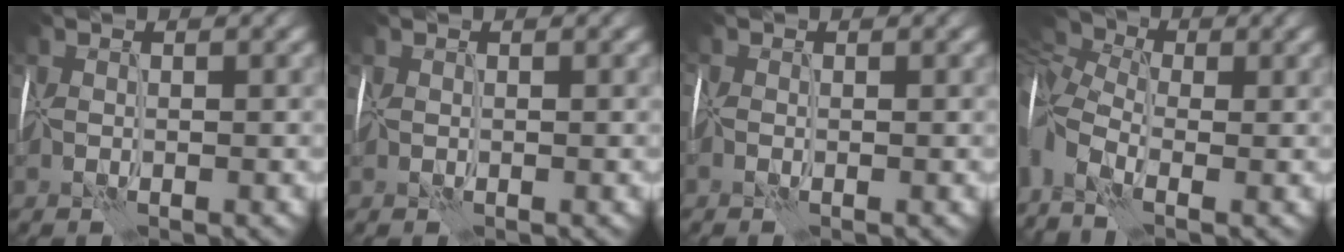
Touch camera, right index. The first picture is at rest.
{"total": 0.0}
{"total": 0.6, "force": [-0.4, 0.3, 0.2], "torque": [-0.003, -0.004, -0.009]}
{"total": 9.6, "force": [-2.1, 5.3, 7.8], "torque": [-0.177, -0.011, -0.051]}